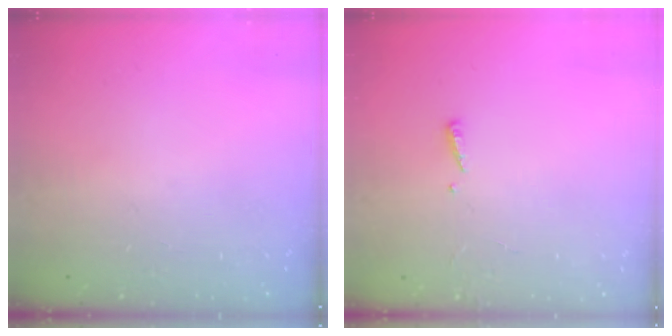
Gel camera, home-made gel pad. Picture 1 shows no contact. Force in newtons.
{"total": 2.4, "press": 2.4, "slide": 0.2}